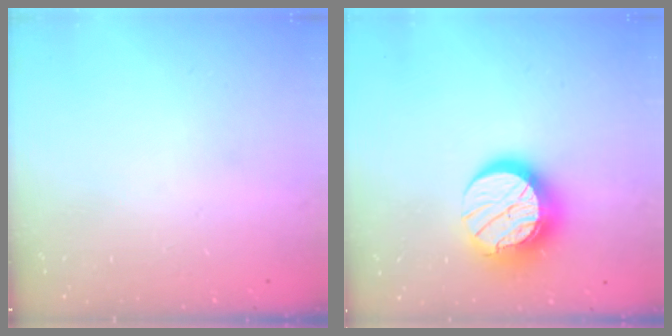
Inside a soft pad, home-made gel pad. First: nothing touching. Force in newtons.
{"total": 14.8, "press": 14.8, "slide": 1.2}